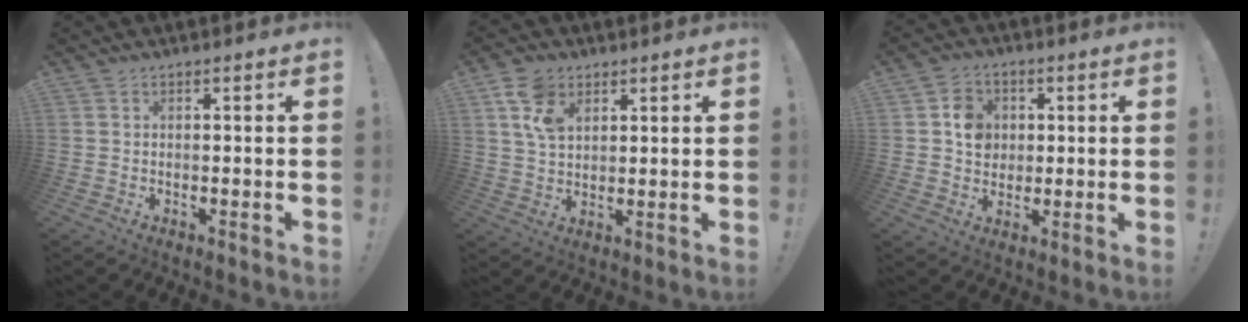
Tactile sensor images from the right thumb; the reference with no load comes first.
{"total": 9.4, "force": [4.6, 6.3, 5.3], "torque": [-0.098, -0.001, 0.092]}
{"total": 8.0, "force": [1.2, 7.1, 3.4], "torque": [-0.036, 0.001, 0.024]}